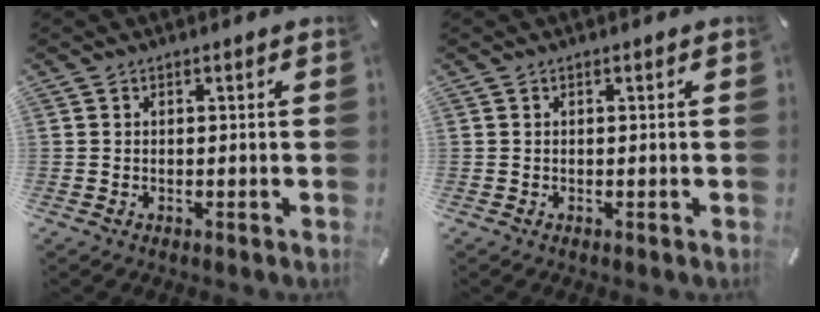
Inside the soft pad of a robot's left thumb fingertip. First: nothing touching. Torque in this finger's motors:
{"motor_torque": [-0.01, 0.03, 0.00, 0.00, 0.00]}